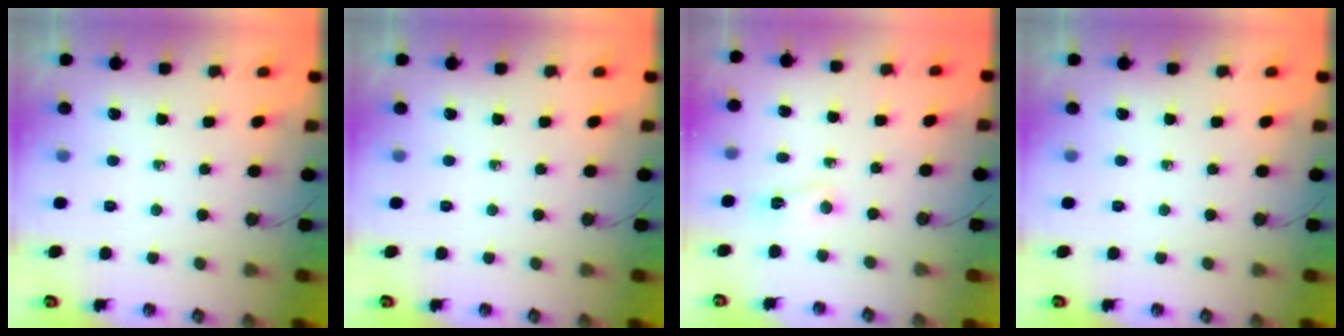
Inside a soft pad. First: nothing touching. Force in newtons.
{"total": 0.0}
{"total": 2.0, "press": 2.0, "slide": 0.4}
{"total": 0.0}